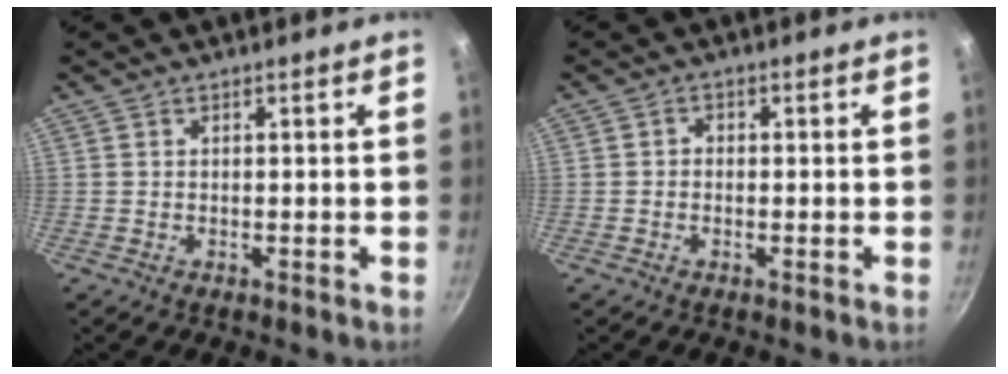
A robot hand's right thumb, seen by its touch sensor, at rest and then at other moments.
{"total": 1.3, "force": [-0.2, 1.1, 0.6], "torque": [-0.009, 0.006, -0.006]}